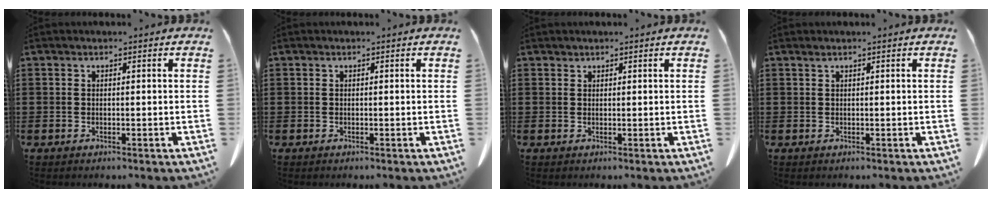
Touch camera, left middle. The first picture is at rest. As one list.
[{"total": 0.0}, {"total": 0.7, "force": [0.7, 0.2, 0.0], "torque": [-0.002, -0.002, 0.015]}, {"total": 0.6, "force": [0.4, 0.0, 0.4], "torque": [-0.008, -0.001, 0.009]}]